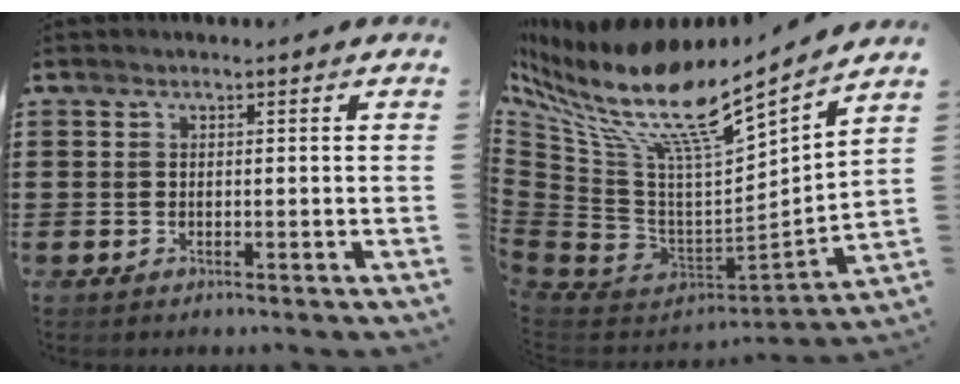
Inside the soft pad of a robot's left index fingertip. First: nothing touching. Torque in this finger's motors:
{"motor_torque": [0.40, 0.11, 1.05, 0.21]}